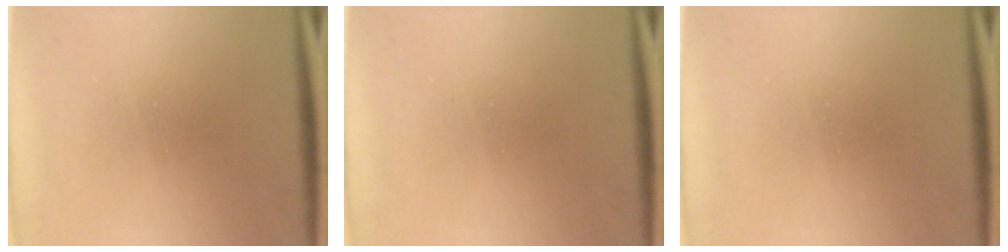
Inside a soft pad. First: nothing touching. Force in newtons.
{"total": 0.0}
{"total": 0.0}